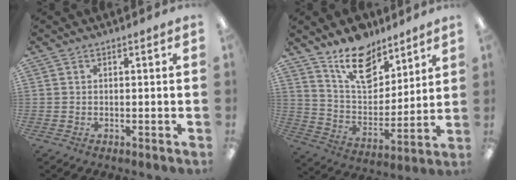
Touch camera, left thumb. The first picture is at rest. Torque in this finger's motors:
{"motor_torque": [0.49, 0.24, 1.12, -1.64, 0.08]}